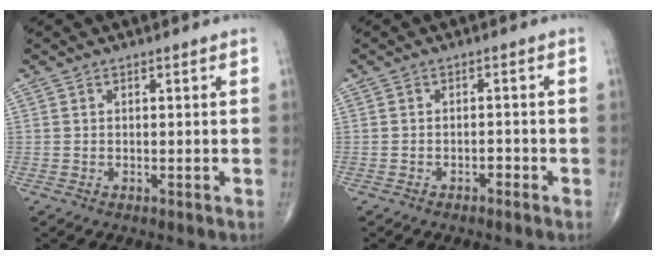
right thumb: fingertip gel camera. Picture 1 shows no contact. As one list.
[{"total": 1.3, "force": [-1.0, 0.6, 0.7], "torque": [-0.005, 0.004, -0.018]}]